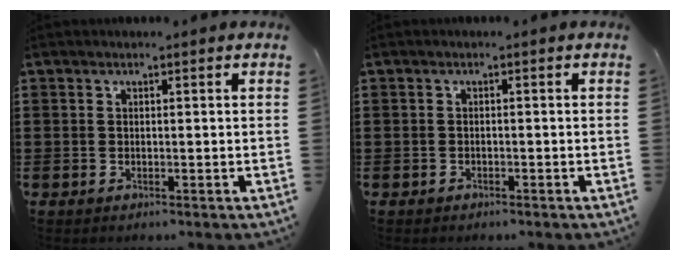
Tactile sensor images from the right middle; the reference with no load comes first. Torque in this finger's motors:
{"motor_torque": [-0.10, -0.01, -0.01, -0.01]}